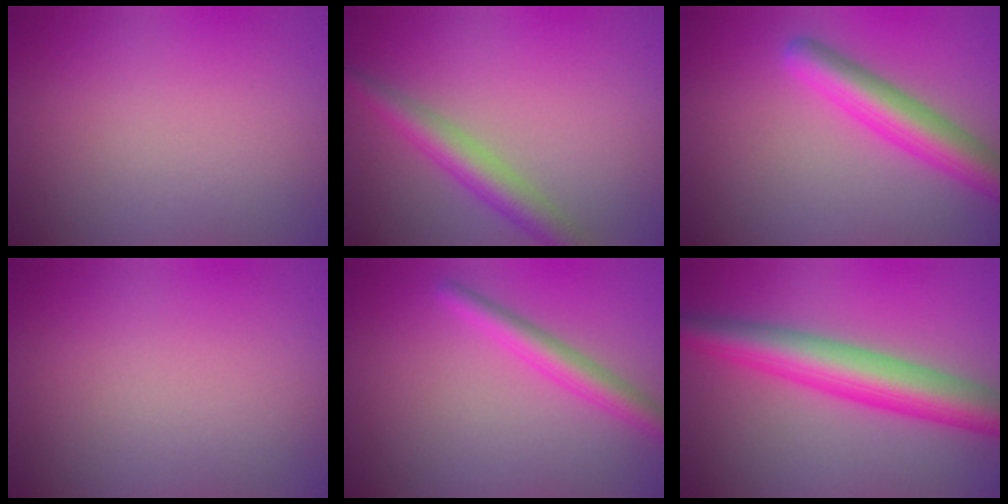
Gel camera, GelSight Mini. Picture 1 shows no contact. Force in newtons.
{"total": 3.5, "press": 3.5, "slide": 0.1}
{"total": 5.1, "press": 5.1, "slide": 0.2}
{"total": 0.0}
{"total": 2.9, "press": 2.9, "slide": 0.2}
{"total": 7.2, "press": 7.2, "slide": 0.1}